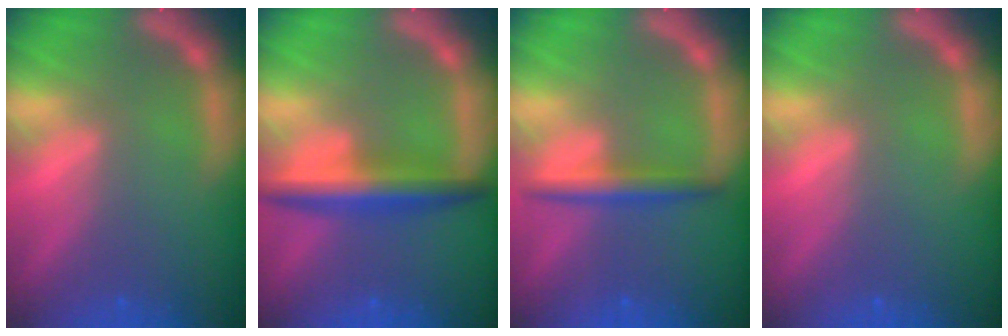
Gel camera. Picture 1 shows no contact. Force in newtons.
{"total": 5.0}
{"total": 3.0}
{"total": 0.0}